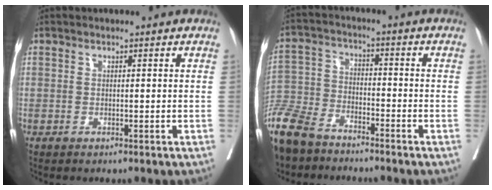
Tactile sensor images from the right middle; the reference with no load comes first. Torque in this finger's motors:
{"motor_torque": [1.12, -1.02, 1.05, 0.21]}